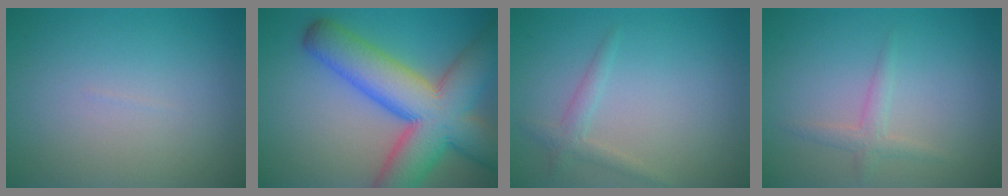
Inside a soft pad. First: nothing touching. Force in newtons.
{"total": 12.5, "press": 12.4, "slide": 0.5}
{"total": 1.6, "press": 1.6, "slide": 0.1}
{"total": 1.6, "press": 1.6, "slide": 0.1}